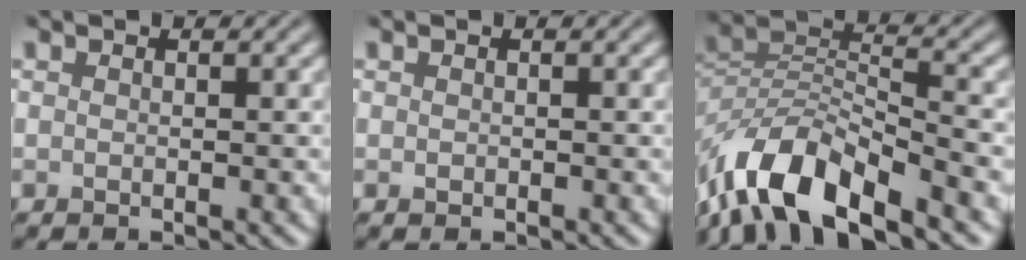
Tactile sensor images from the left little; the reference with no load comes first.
{"total": 0.0}
{"total": 9.9, "force": [-7.1, 3.5, 5.9], "torque": [-0.101, 0.003, -0.148]}